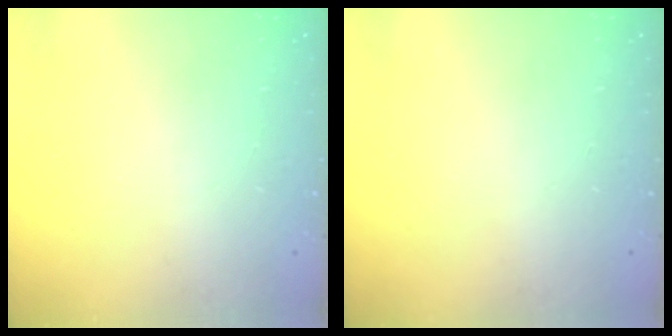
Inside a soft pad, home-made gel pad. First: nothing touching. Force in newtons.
{"total": 0.0}